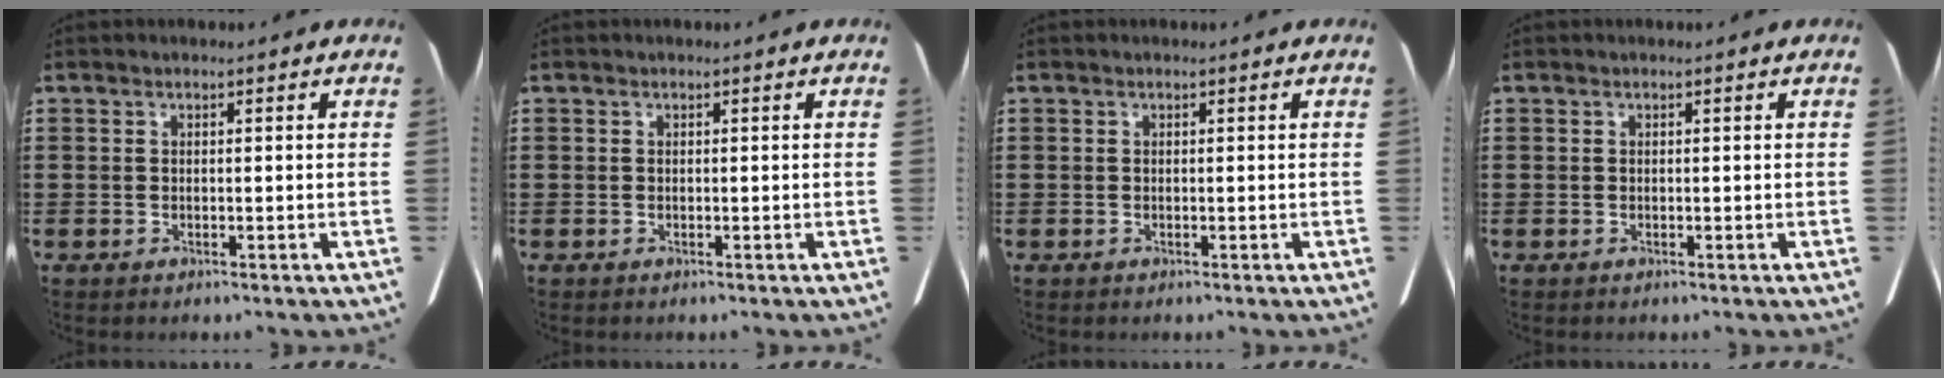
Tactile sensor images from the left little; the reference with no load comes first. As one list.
[{"total": 0.0}, {"total": 0.0}, {"total": 0.0}]